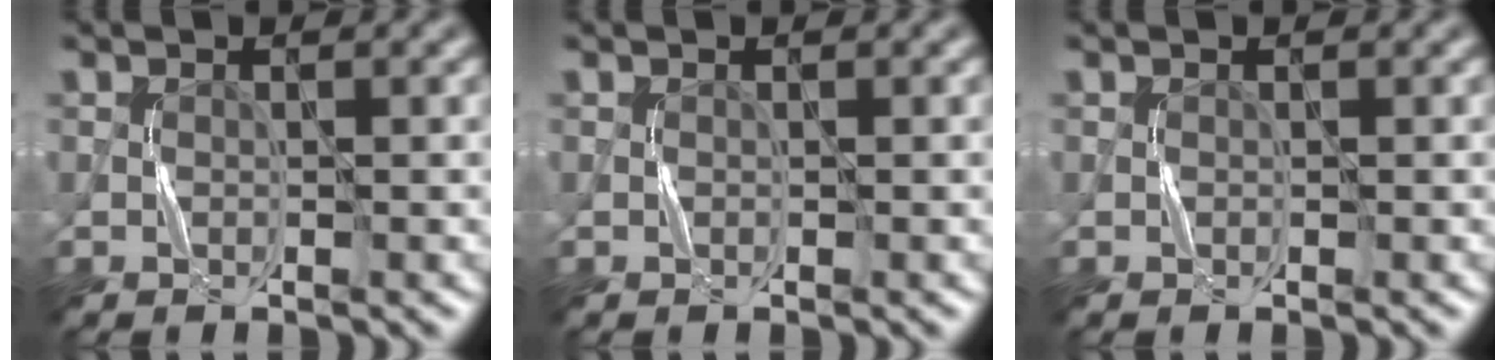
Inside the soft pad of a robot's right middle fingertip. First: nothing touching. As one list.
[{"total": 0.0}, {"total": 0.0}]